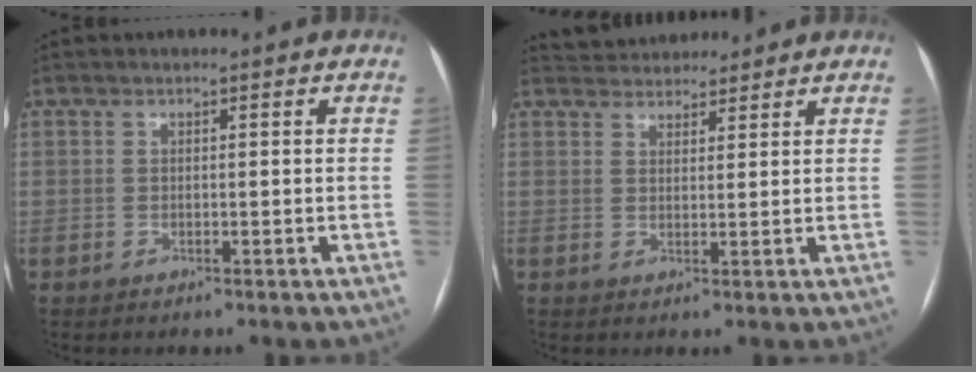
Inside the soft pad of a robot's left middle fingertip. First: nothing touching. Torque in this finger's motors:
{"motor_torque": [0.20, -0.22, 0.01, -0.01]}